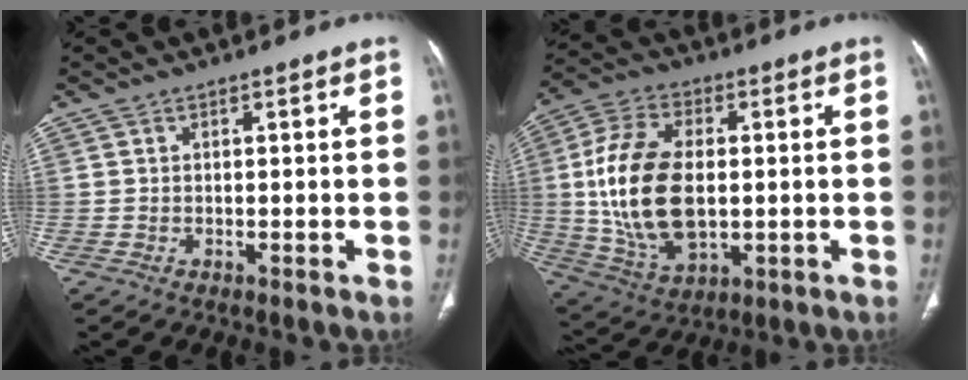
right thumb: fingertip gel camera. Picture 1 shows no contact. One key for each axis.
{"total": 19.0, "fx": 0.4, "fy": 11.1, "fz": 15.4, "tx": -0.306, "ty": -0.001, "tz": 0.017}